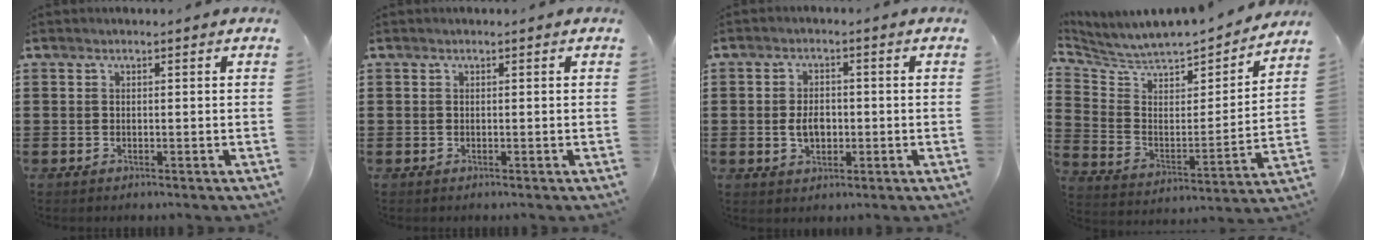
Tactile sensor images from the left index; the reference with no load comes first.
{"total": 0.0}
{"total": 3.8, "force": [-0.4, 2.4, 2.9], "torque": [-0.048, 0.003, -0.009]}
{"total": 5.2, "force": [4.9, 1.4, 0.6], "torque": [-0.047, -0.051, 0.080]}